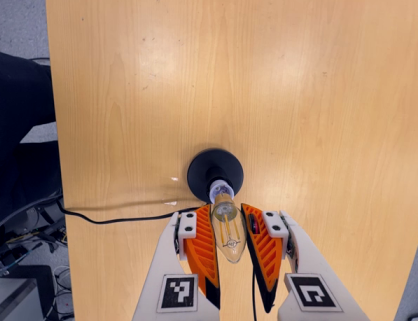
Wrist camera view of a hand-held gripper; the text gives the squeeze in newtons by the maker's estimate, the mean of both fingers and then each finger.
{"total": 15.9, "left": 17.2, "right": 14.7}